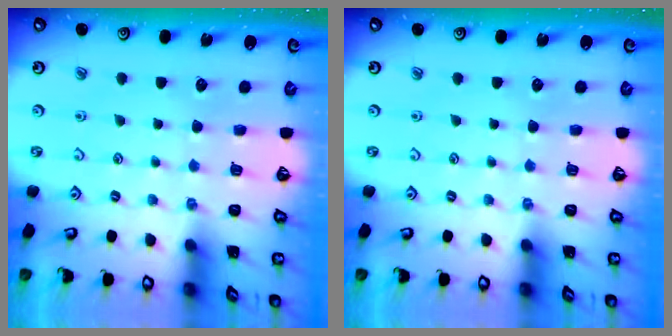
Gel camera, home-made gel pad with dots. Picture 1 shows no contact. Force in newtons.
{"total": 0.0}